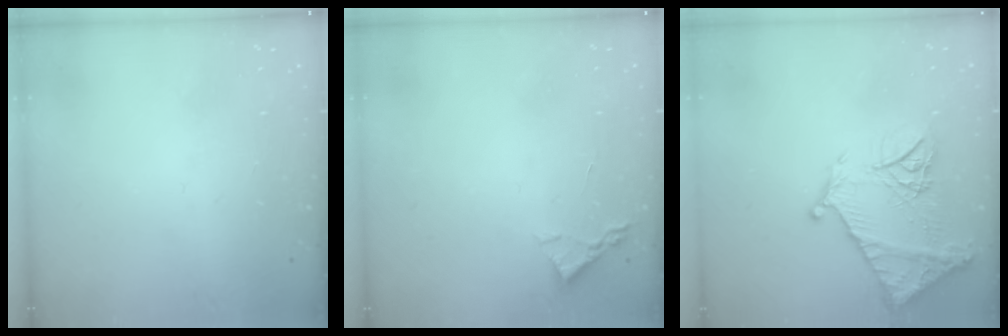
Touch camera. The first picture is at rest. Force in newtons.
{"total": 2.2, "press": 2.2, "slide": 0.3}
{"total": 17.2, "press": 17.1, "slide": 1.7}